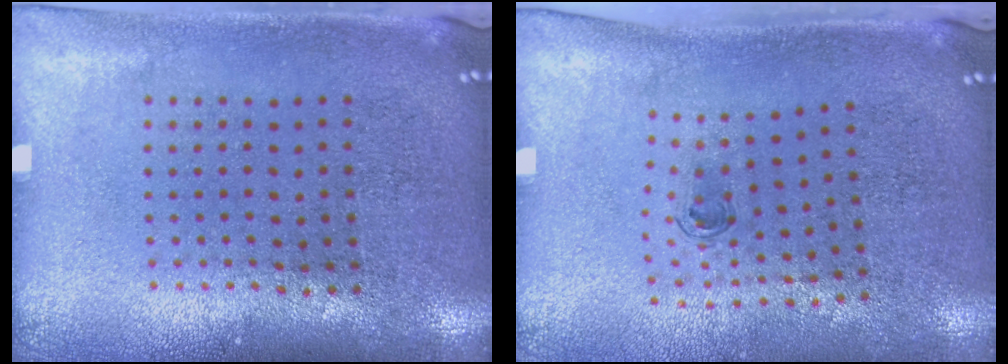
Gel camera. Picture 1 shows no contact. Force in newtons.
{"total": 0.6, "press": 0.4, "slide": 0.5}